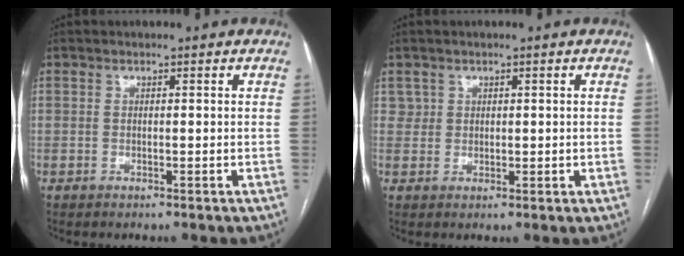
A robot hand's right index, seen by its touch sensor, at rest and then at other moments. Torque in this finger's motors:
{"motor_torque": [-0.26, 0.53, 0.07, 0.02]}